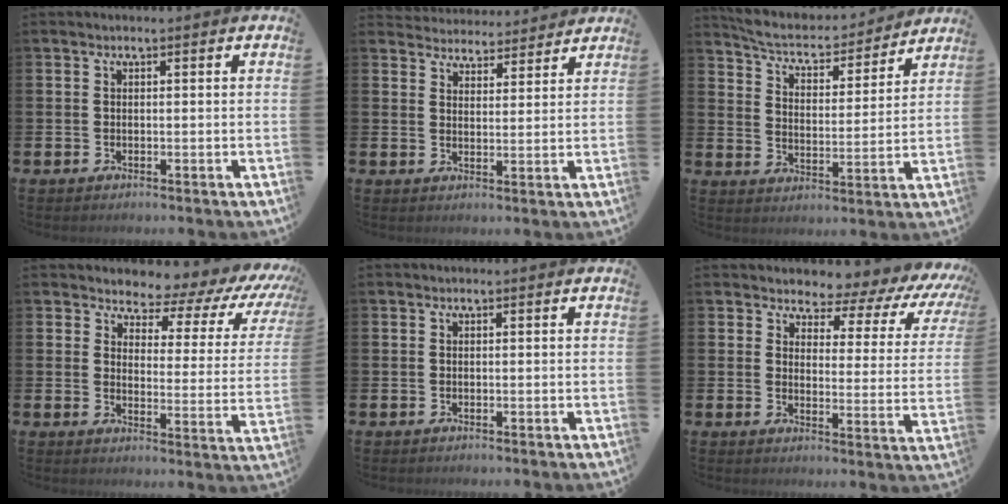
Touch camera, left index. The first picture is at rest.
{"total": 4.3, "force": [4.2, 0.7, -0.5], "torque": [0.000, -0.034, 0.074]}
{"total": 6.3, "force": [5.9, 1.5, 1.6], "torque": [-0.061, -0.048, 0.098]}
{"total": 4.2, "force": [3.8, 1.8, 0.6], "torque": [-0.012, -0.049, 0.050]}
{"total": 0.0}
{"total": 3.7, "force": [3.1, 1.9, 0.7], "torque": [-0.011, -0.044, 0.039]}